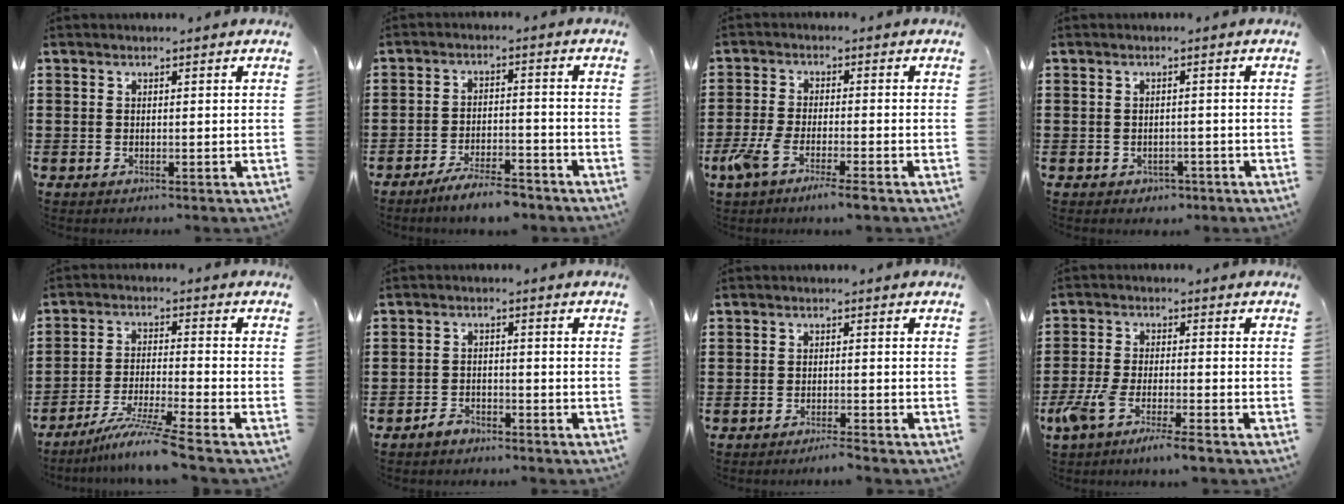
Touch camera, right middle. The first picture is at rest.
{"total": 5.6, "force": [-5.0, 0.6, 2.5], "torque": [-0.045, -0.001, -0.094]}
{"total": 5.4, "force": [-3.7, 0.5, 4.0], "torque": [-0.090, -0.016, -0.070]}
{"total": 1.0, "force": [-0.8, 0.6, 0.0], "torque": [-0.005, 0.001, -0.020]}
{"total": 7.1, "force": [-5.8, -0.7, 4.0], "torque": [-0.076, -0.020, -0.112]}
{"total": 2.3, "force": [-2.0, 0.9, 0.5], "torque": [-0.015, 0.003, -0.042]}
{"total": 1.7, "force": [-1.5, -0.2, 0.6], "torque": [-0.010, -0.001, -0.029]}
{"total": 5.8, "force": [-4.3, 0.3, 3.9], "torque": [-0.090, -0.019, -0.081]}